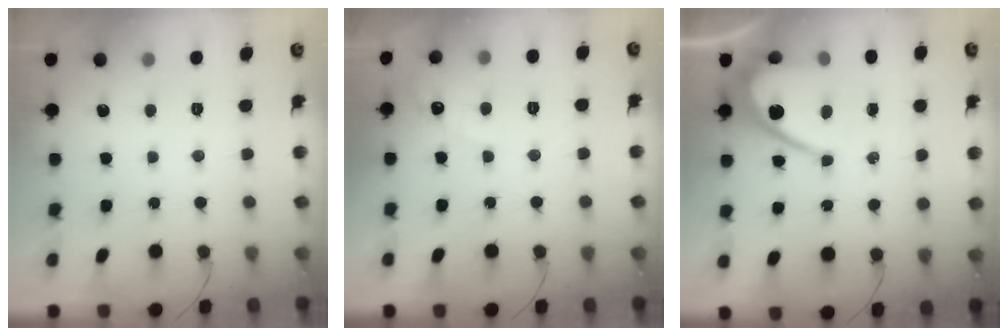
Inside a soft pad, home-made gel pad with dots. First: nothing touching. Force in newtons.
{"total": 3.6, "press": 3.6, "slide": 0.2}
{"total": 10.3, "press": 10.3, "slide": 0.8}